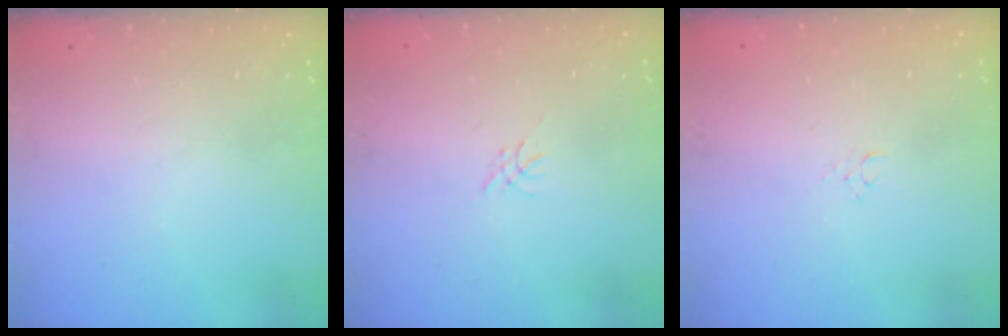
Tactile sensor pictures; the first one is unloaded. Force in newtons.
{"total": 0.0}
{"total": 2.9, "press": 2.9, "slide": 0.3}